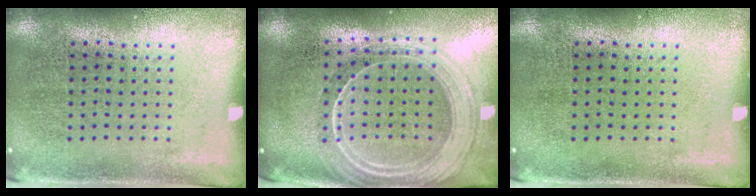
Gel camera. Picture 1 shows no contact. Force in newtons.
{"total": 2.2, "press": 1.9, "slide": 1.0}
{"total": 0.0}